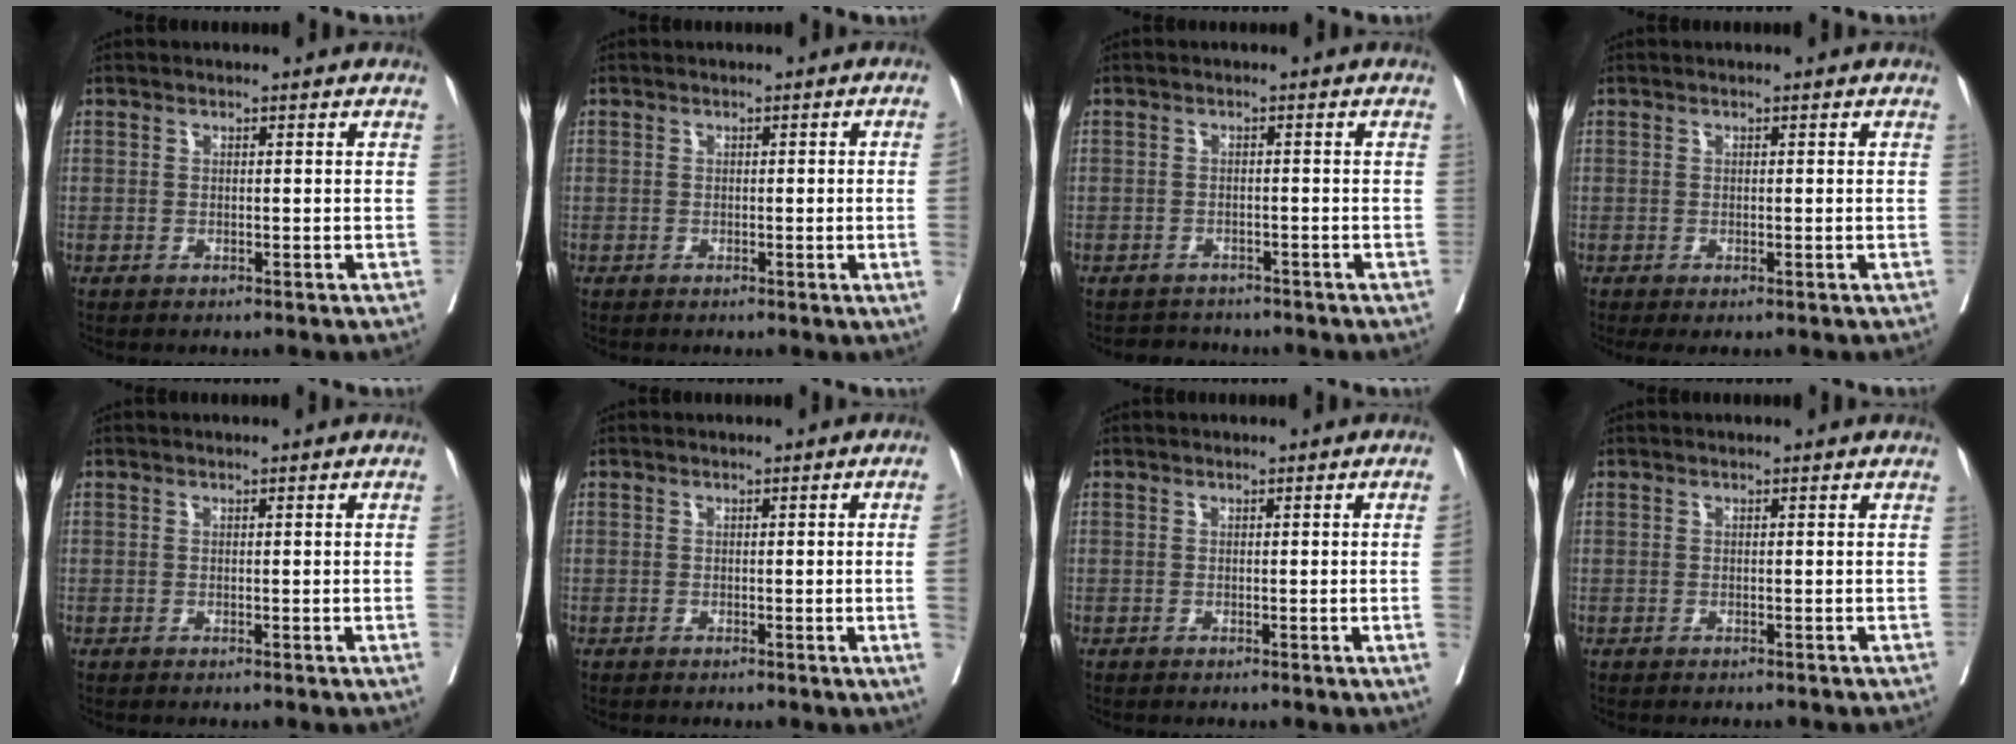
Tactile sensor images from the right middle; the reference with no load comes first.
{"total": 3.6, "force": [-0.3, -0.8, 3.5], "torque": [-0.057, -0.002, 0.002]}
{"total": 3.1, "force": [-2.9, 1.2, -0.3], "torque": [0.003, -0.003, -0.046]}
{"total": 1.4, "force": [-0.4, 0.5, 1.2], "torque": [-0.023, -0.007, -0.002]}
{"total": 1.6, "force": [-0.1, -0.2, 1.6], "torque": [-0.033, 0.005, 0.004]}
{"total": 4.5, "force": [-0.5, -1.7, 4.1], "torque": [-0.054, -0.012, -0.005]}
{"total": 2.5, "force": [-0.2, -1.0, 2.3], "torque": [-0.034, -0.005, 0.000]}
{"total": 0.6, "force": [-0.5, 0.2, 0.1], "torque": [-0.001, 0.000, -0.012]}